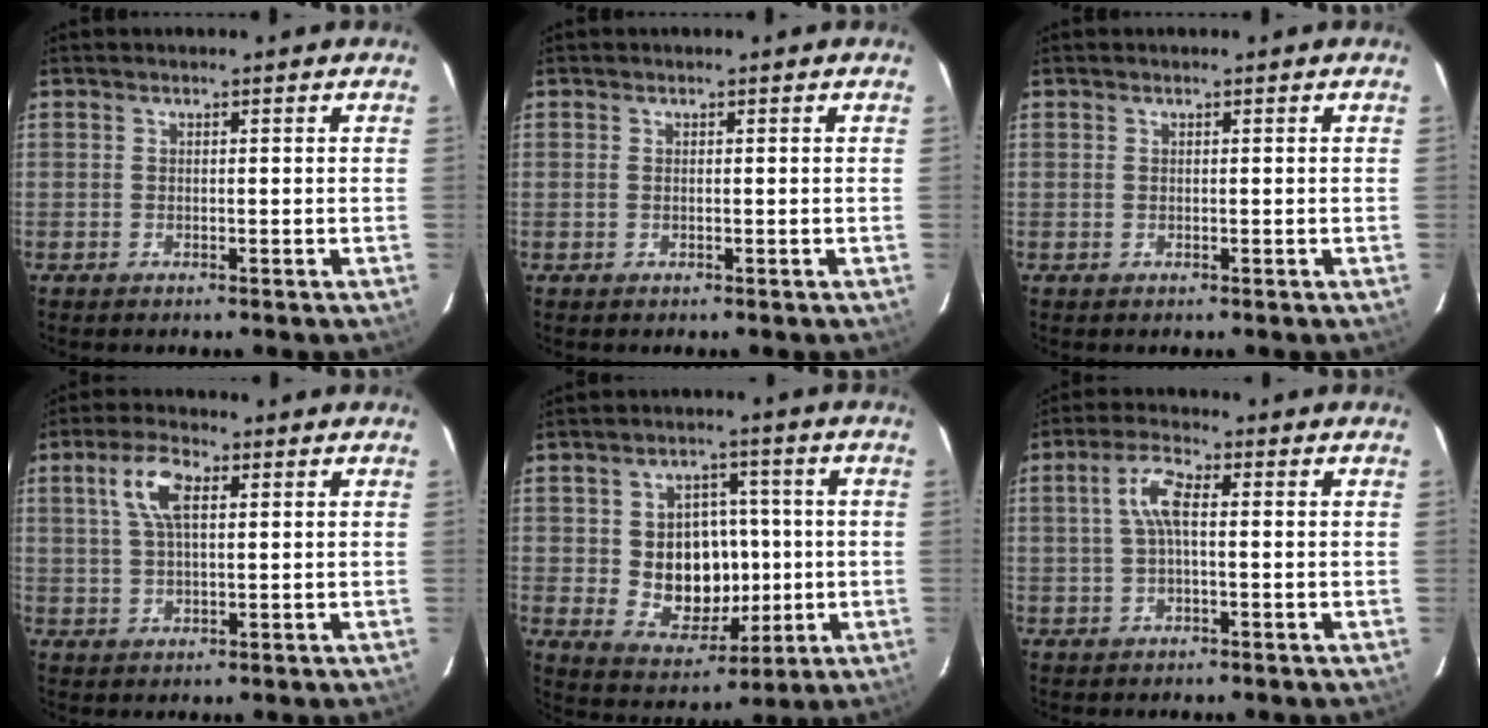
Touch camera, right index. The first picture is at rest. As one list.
[{"total": 0.0}, {"total": 0.0}, {"total": 6.7, "force": [2.3, 2.8, 5.7], "torque": [-0.111, 0.014, 0.044]}, {"total": 11.5, "force": [-0.4, 9.4, 6.6], "torque": [-0.136, 0.010, 0.016]}, {"total": 5.1, "force": [0.4, 1.7, 4.8], "torque": [-0.098, 0.014, 0.007]}]